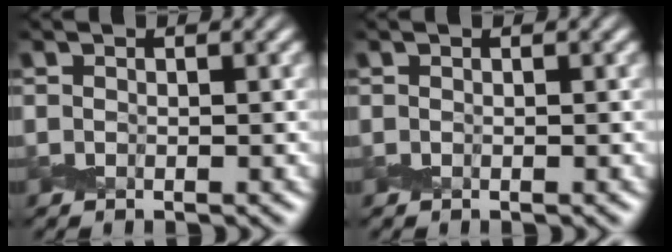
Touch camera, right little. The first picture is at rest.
{"total": 0.0}